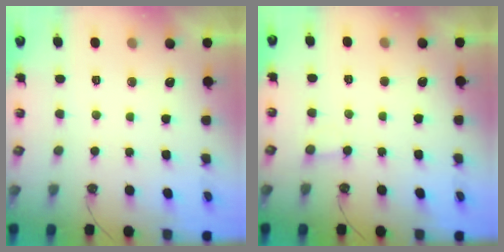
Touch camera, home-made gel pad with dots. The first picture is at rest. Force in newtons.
{"total": 2.3, "press": 2.3, "slide": 0.2}